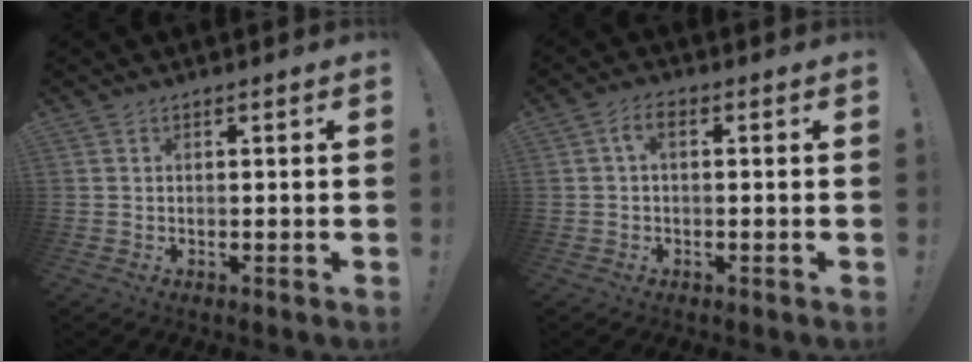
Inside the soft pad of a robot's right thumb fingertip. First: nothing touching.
{"total": 3.3, "force": [0.4, 1.5, 2.9], "torque": [-0.060, 0.010, 0.008]}